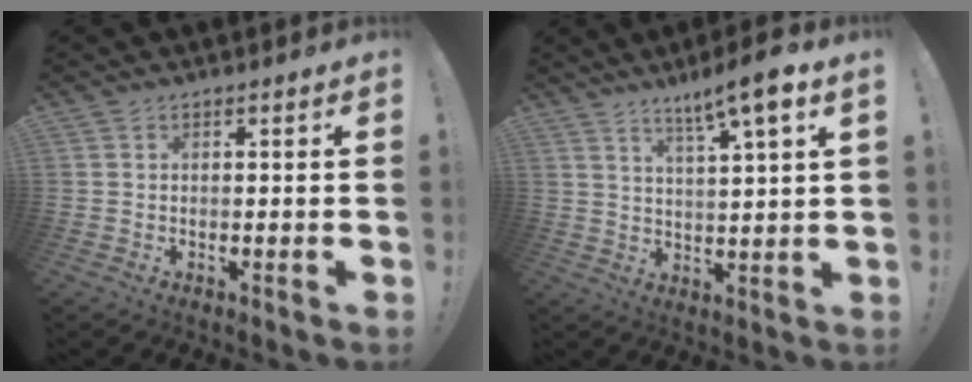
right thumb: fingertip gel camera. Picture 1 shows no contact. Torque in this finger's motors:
{"motor_torque": [-0.11, 0.09, 0.56, 0.44, 0.19]}